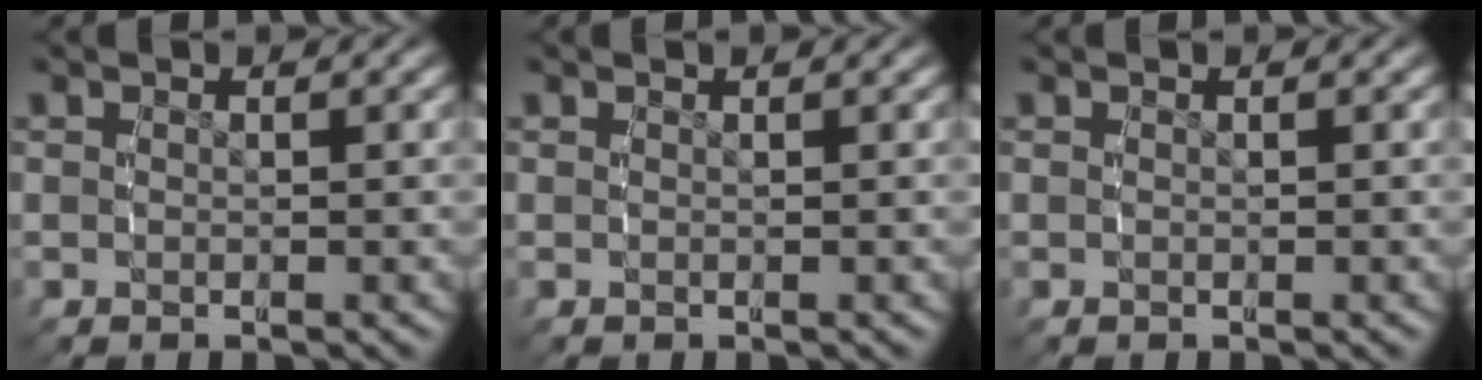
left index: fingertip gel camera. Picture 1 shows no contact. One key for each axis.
{"total": 0.0}
{"total": 0.0}